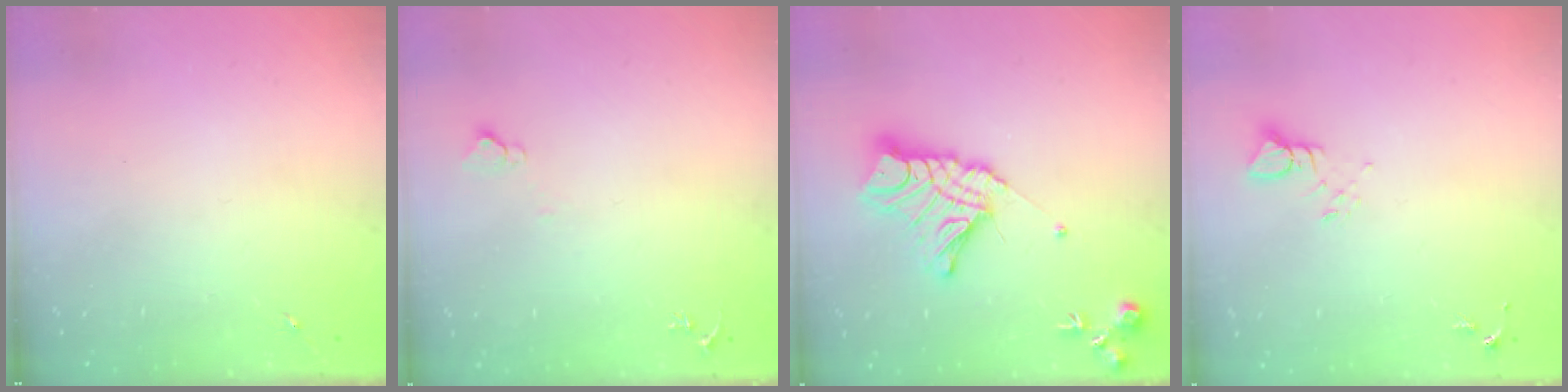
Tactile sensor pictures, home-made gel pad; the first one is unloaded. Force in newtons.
{"total": 4.4, "press": 4.4, "slide": 0.4}
{"total": 15.8, "press": 15.7, "slide": 1.4}
{"total": 3.9, "press": 3.9, "slide": 0.2}